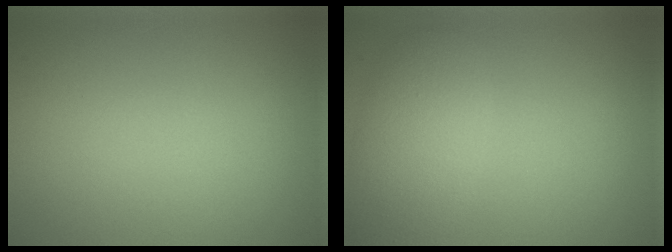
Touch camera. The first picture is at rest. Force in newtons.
{"total": 4.0, "press": 4.0, "slide": 0.2}